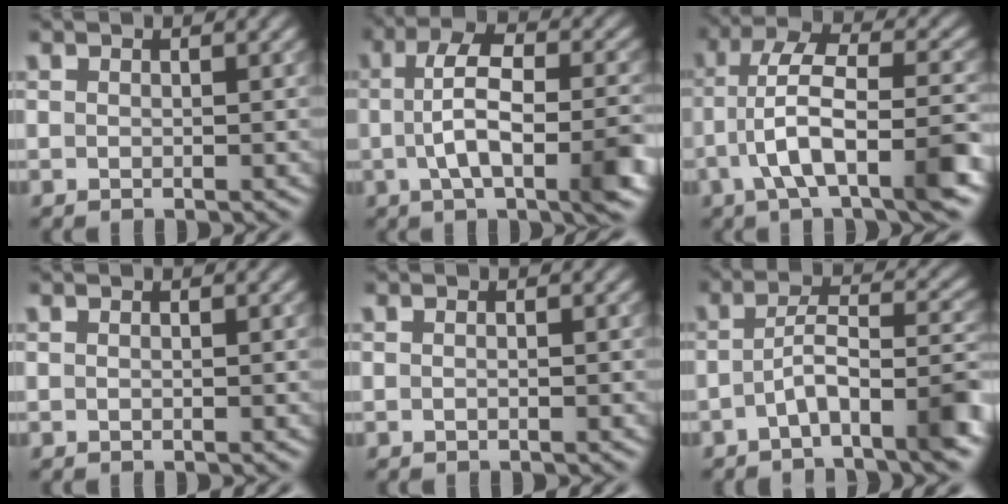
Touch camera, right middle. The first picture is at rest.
{"total": 7.9, "force": [-0.9, 2.7, 7.4], "torque": [-0.121, 0.009, -0.019]}
{"total": 8.9, "force": [-3.2, 2.9, 7.7], "torque": [-0.135, 0.019, -0.060]}
{"total": 0.0}
{"total": 0.8, "force": [-0.1, 0.3, 0.7], "torque": [-0.003, -0.006, -0.004]}
{"total": 5.9, "force": [-2.6, 1.7, 5.0], "torque": [-0.082, 0.015, -0.050]}